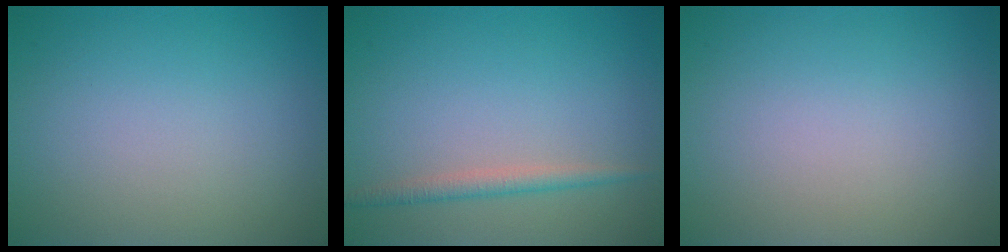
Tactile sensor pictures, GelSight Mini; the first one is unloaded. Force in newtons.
{"total": 1.7, "press": 1.7, "slide": 0.1}
{"total": 0.0}